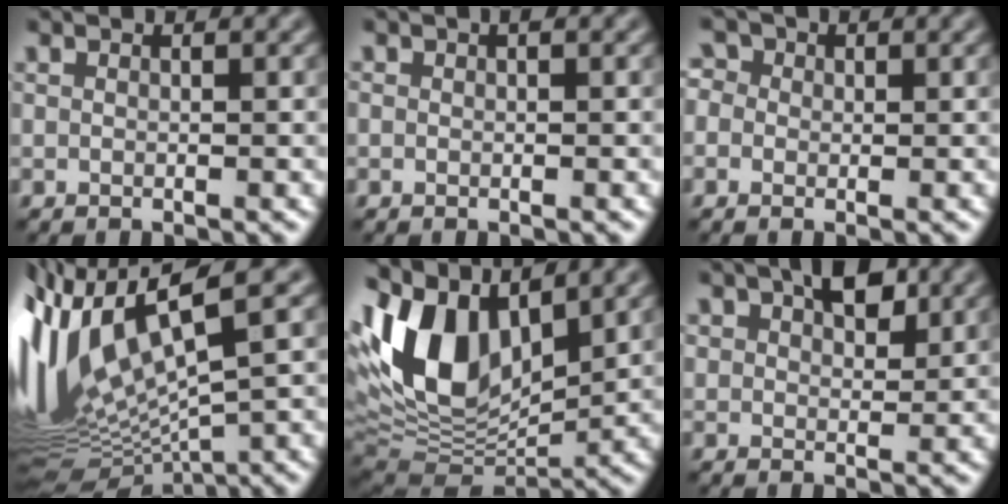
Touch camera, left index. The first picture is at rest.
{"total": 0.5, "force": [-0.1, 0.4, 0.4], "torque": [-0.008, 0.003, 0.001]}
{"total": 2.9, "force": [1.0, 2.4, 1.2], "torque": [-0.017, 0.022, -0.007]}
{"total": 11.1, "force": [1.4, 3.8, 10.3], "torque": [-0.225, 0.011, 0.042]}
{"total": 12.5, "force": [4.0, 7.0, 9.6], "torque": [-0.199, 0.009, 0.069]}
{"total": 4.1, "force": [1.9, 2.6, 2.5], "torque": [-0.041, 0.004, 0.029]}